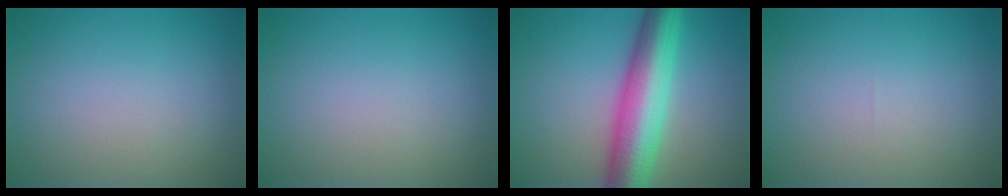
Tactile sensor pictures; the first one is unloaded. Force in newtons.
{"total": 0.0}
{"total": 9.0, "press": 9.0, "slide": 0.1}
{"total": 0.0}